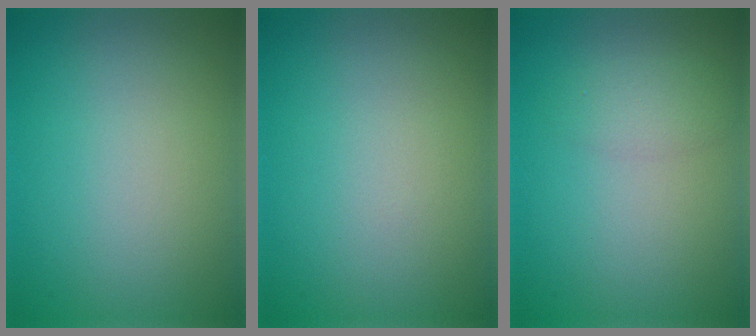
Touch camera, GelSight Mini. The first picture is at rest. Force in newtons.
{"total": 0.0}
{"total": 1.7, "press": 1.7, "slide": 0.1}